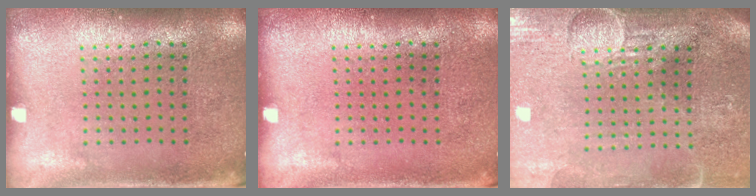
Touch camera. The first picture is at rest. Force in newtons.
{"total": 0.0}
{"total": 3.9, "press": 3.4, "slide": 1.9}